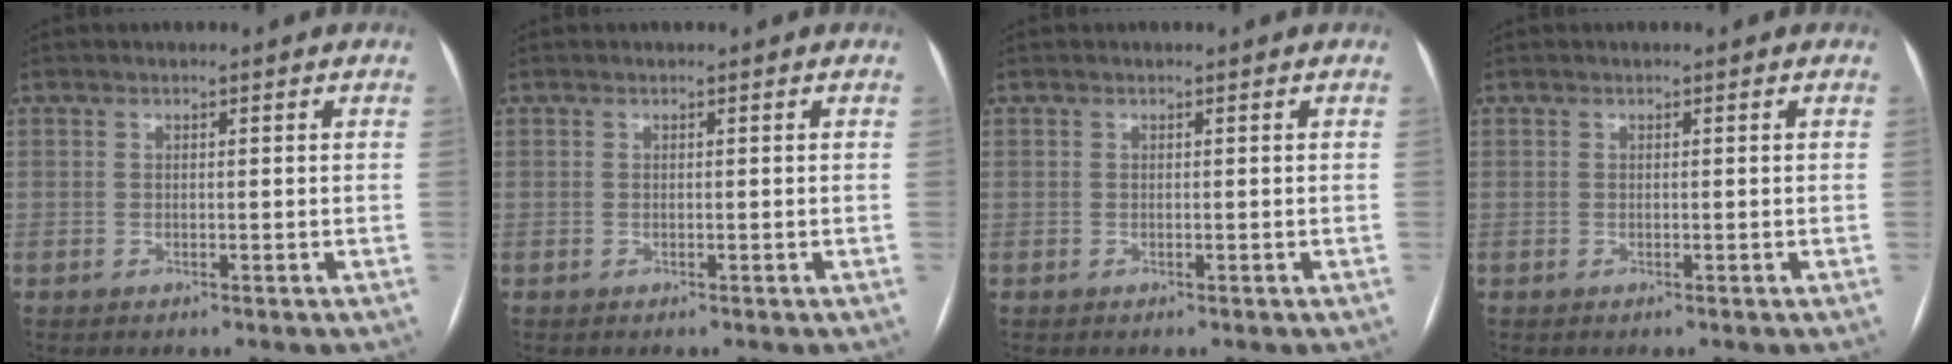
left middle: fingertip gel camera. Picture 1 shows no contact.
{"total": 0.0}
{"total": 0.0}
{"total": 0.0}